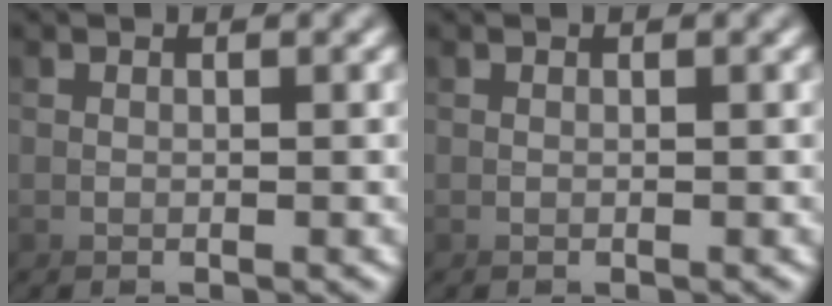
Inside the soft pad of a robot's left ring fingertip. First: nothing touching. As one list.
[{"total": 0.0}]